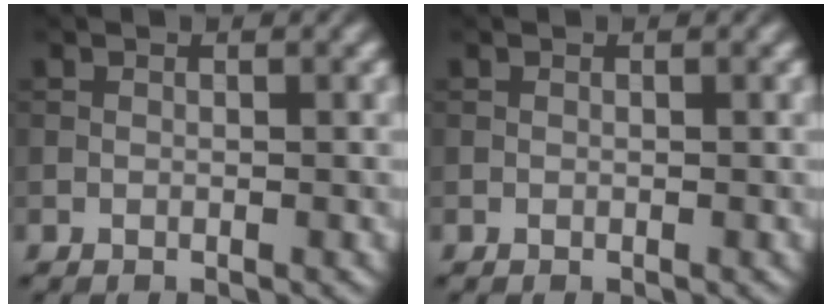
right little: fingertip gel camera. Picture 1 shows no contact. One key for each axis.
{"total": 0.0}